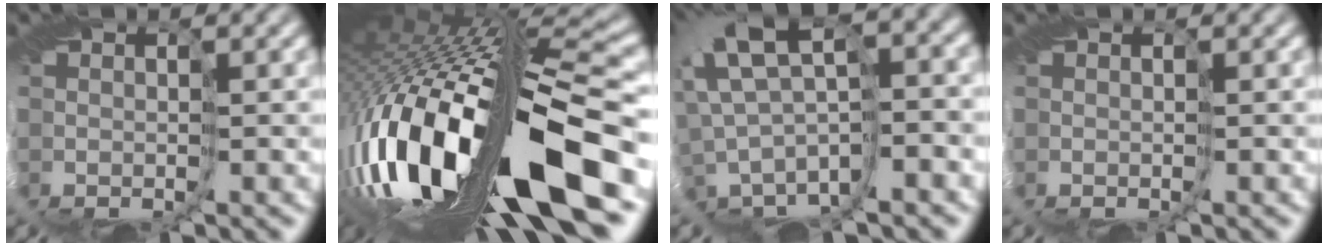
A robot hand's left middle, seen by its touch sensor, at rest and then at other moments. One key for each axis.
{"total": 15.5, "fx": -4.6, "fy": 3.7, "fz": 14.3, "tx": -0.279, "ty": 0.008, "tz": -0.082}
{"total": 5.0, "fx": 2.6, "fy": 0.9, "fz": 4.1, "tx": -0.089, "ty": 0.031, "tz": 0.042}
{"total": 0.0}